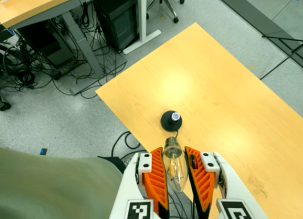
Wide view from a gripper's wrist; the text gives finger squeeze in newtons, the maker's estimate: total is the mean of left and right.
{"total": 19.1, "left": 21.1, "right": 17.2}